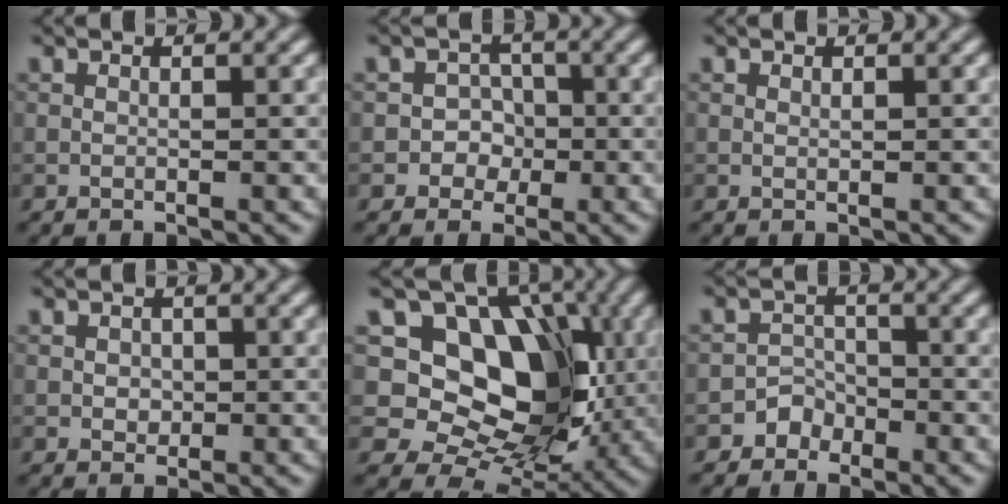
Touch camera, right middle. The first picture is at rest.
{"total": 3.0, "force": [-0.8, 2.8, 0.7], "torque": [0.016, 0.010, -0.033]}
{"total": 0.0}
{"total": 1.1, "force": [0.1, 1.0, 0.5], "torque": [-0.007, -0.003, 0.002]}
{"total": 12.0, "force": [2.1, 8.8, 7.8], "torque": [-0.098, -0.006, 0.028]}
{"total": 1.9, "force": [-1.3, 1.4, -0.1], "torque": [0.022, 0.015, -0.027]}